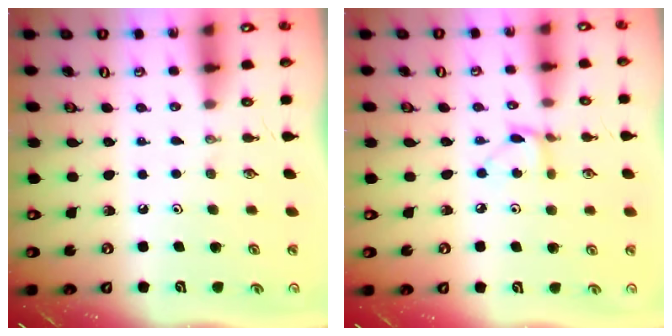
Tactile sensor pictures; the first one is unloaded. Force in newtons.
{"total": 4.6, "press": 4.5, "slide": 0.5}